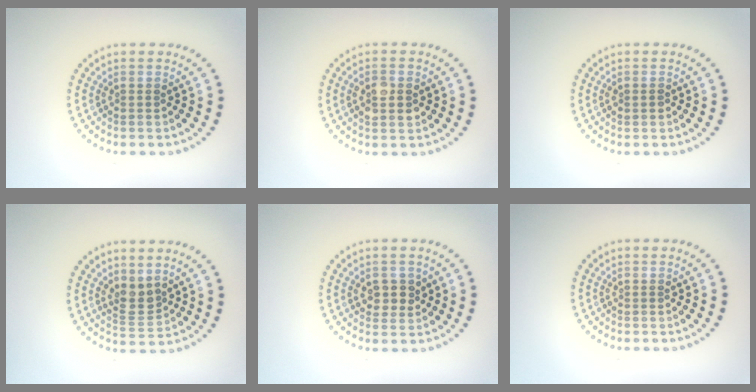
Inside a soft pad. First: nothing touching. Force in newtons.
{"total": 2.7, "press": 2.7, "slide": 0.2}
{"total": 0.8, "press": 0.8, "slide": 0.1}
{"total": 2.1, "press": 1.7, "slide": 1.1}
{"total": 2.4, "press": 2.2, "slide": 0.8}
{"total": 0.0}